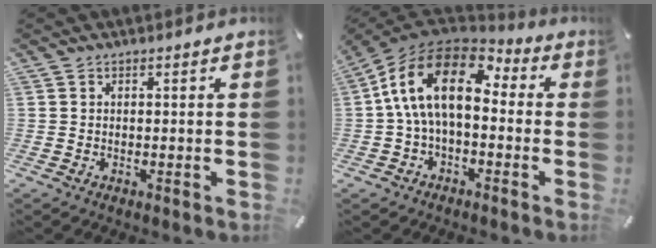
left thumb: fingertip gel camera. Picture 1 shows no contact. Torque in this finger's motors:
{"motor_torque": [0.91, 1.22, 1.71, -1.06, 0.74]}